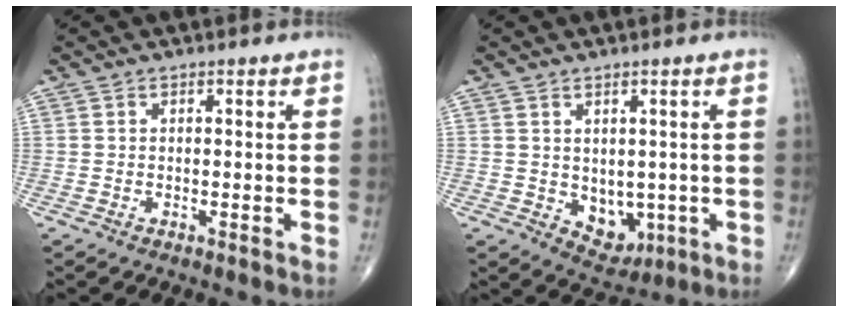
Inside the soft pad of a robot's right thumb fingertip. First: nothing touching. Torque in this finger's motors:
{"motor_torque": [-0.48, 0.34, -0.20, 0.07, 0.11]}